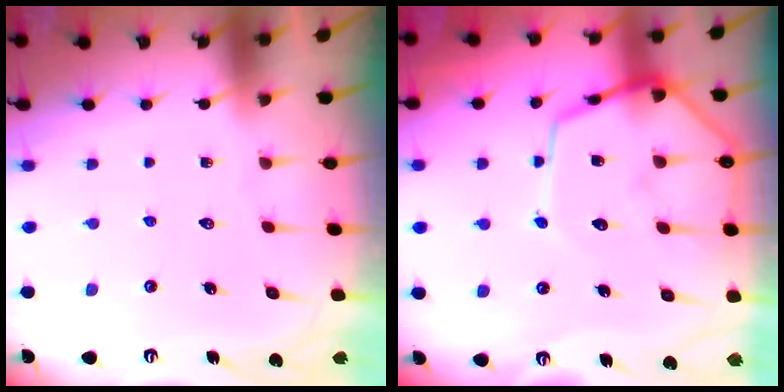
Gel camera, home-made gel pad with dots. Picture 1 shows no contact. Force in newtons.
{"total": 15.7, "press": 15.6, "slide": 1.4}